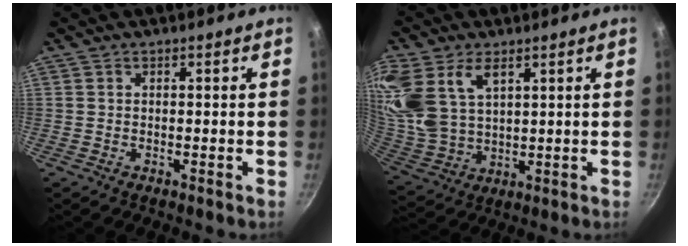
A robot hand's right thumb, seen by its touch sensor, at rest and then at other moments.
{"total": 18.5, "force": [7.4, 11.3, 12.6], "torque": [-0.303, -0.004, 0.155]}